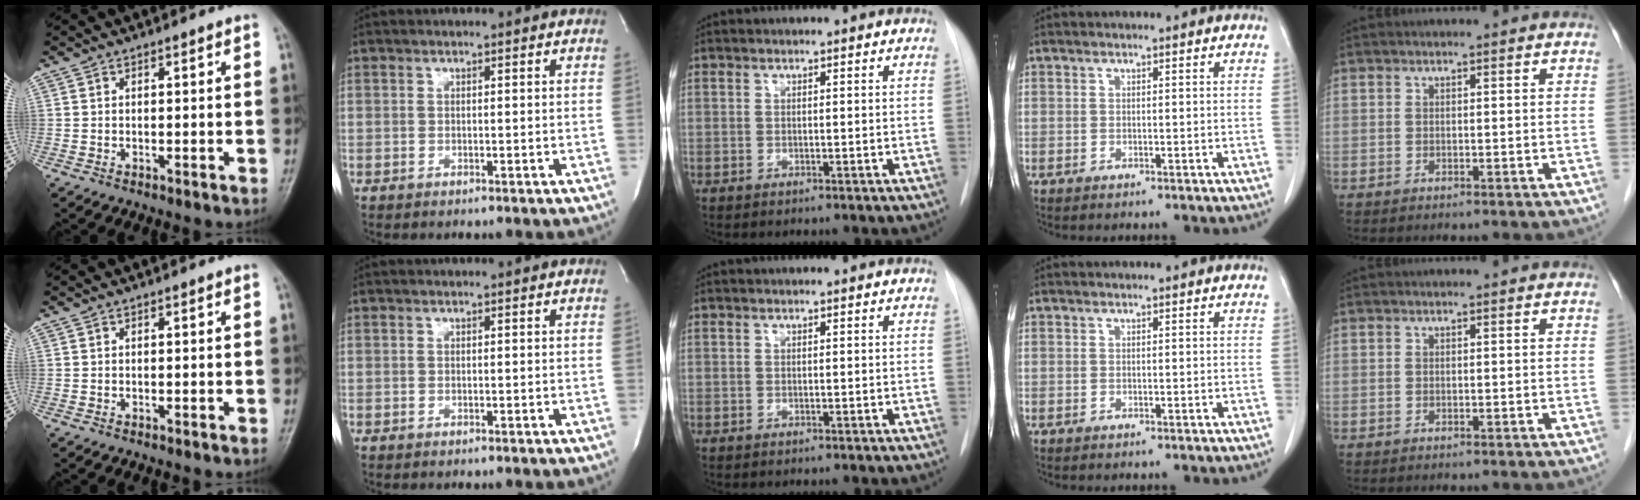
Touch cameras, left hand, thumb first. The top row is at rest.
{}